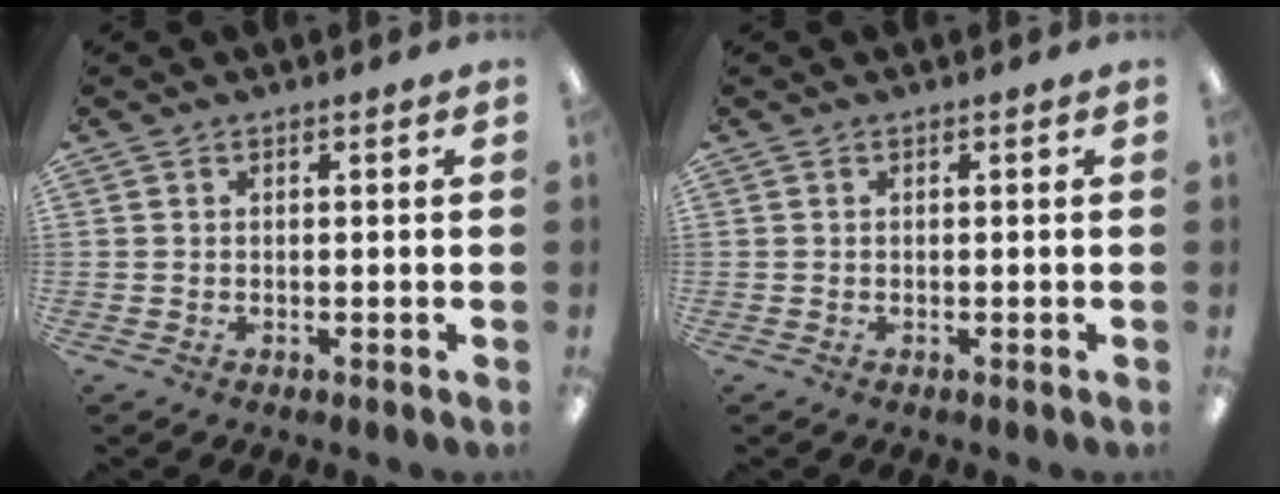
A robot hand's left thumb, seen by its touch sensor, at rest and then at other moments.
{"total": 0.0}